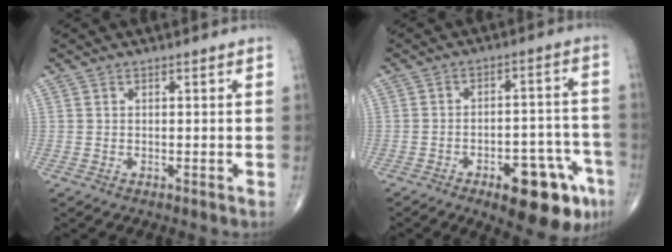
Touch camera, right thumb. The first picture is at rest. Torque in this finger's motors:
{"motor_torque": [1.68, 1.48, 0.66, -0.79, 0.25]}